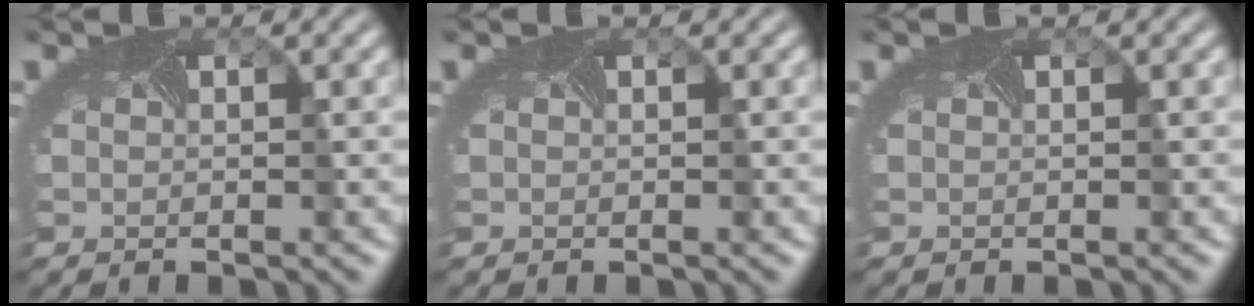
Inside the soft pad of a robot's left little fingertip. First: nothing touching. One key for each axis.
{"total": 0.0}
{"total": 0.0}